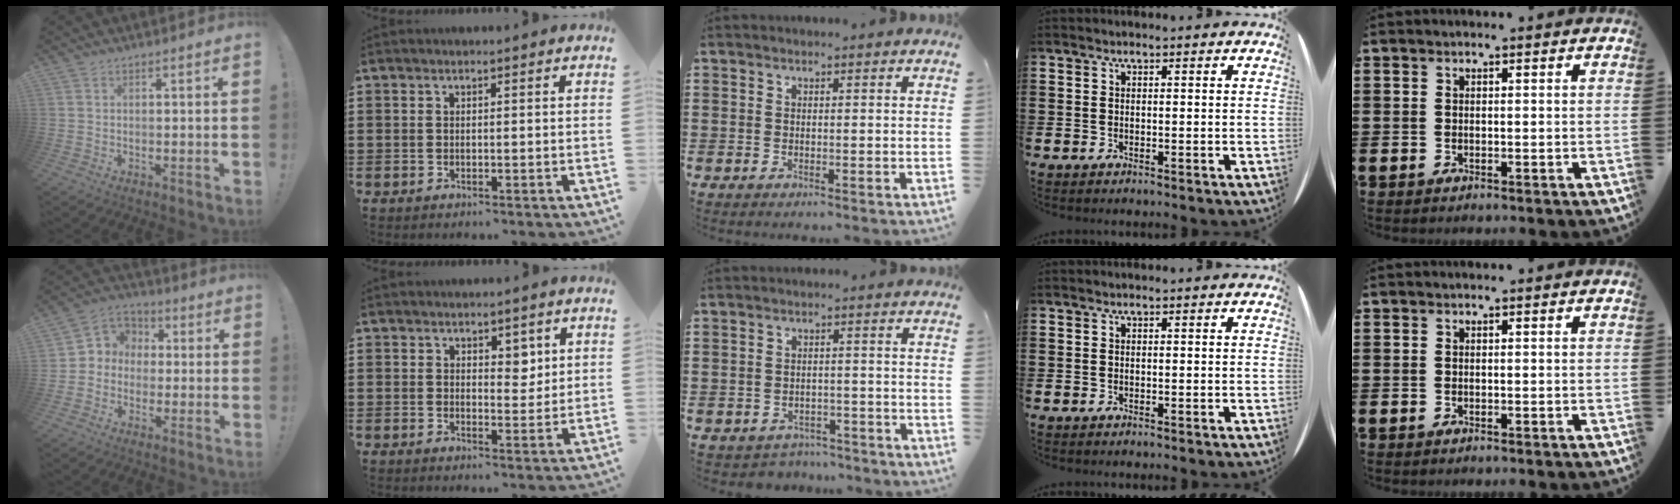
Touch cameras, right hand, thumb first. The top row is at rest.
{"thumb": {"total": 6.5, "force": [-1.4, 6.2, 1.5], "torque": [-0.021, 0.016, -0.018]}, "index": {"total": 3.1, "force": [1.9, 1.9, 1.4], "torque": [-0.017, 0.004, 0.031]}, "middle": {"total": 2.3, "force": [-2.2, 0.6, -0.3], "torque": [-0.004, 0.001, -0.049]}}